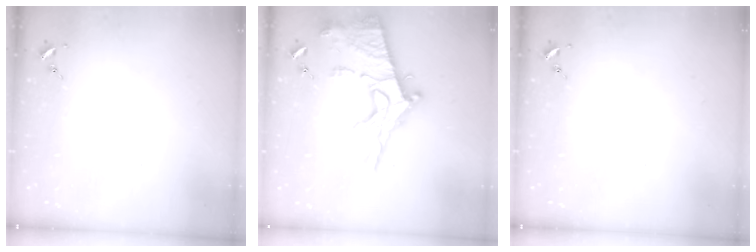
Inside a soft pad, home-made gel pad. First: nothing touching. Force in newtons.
{"total": 21.7, "press": 21.7, "slide": 1.8}
{"total": 0.0}